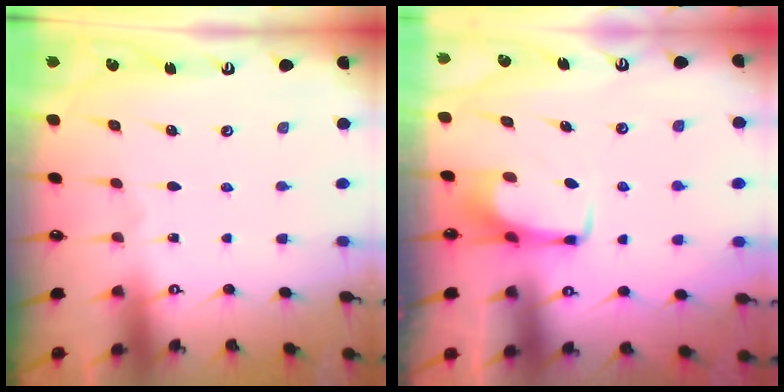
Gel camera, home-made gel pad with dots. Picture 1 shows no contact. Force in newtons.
{"total": 3.2, "press": 3.2, "slide": 0.4}